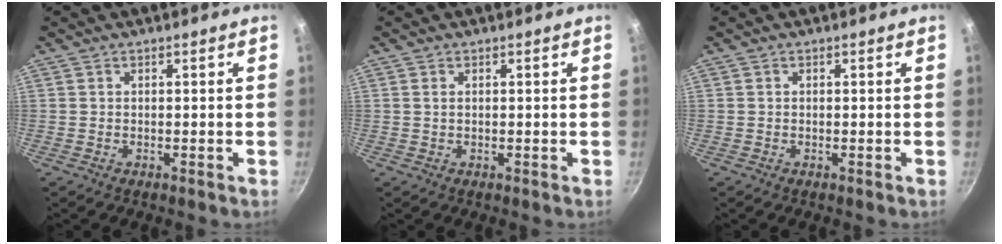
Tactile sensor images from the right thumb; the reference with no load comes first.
{"total": 0.7, "force": [0.2, 0.4, 0.6], "torque": [-0.011, 0.001, 0.003]}
{"total": 0.0}